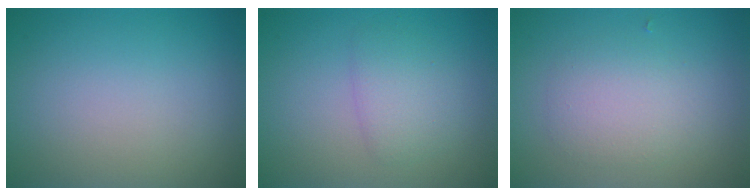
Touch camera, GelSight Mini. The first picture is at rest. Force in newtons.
{"total": 2.4, "press": 2.4, "slide": 0.1}
{"total": 3.0, "press": 3.0, "slide": 0.1}